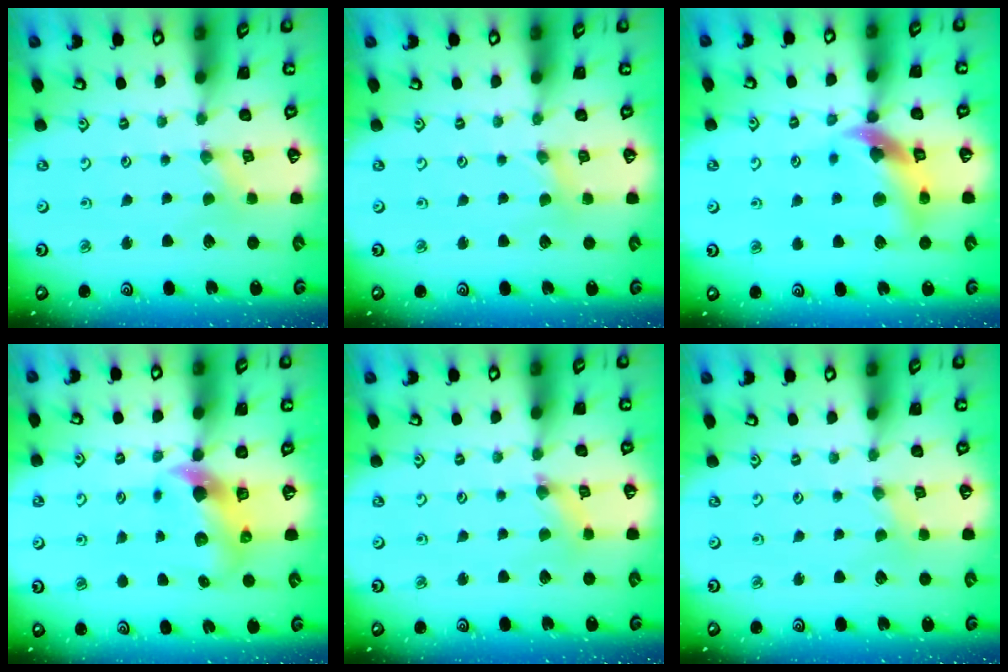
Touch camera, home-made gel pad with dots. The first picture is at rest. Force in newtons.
{"total": 1.7, "press": 1.7, "slide": 0.2}
{"total": 11.7, "press": 11.6, "slide": 1.6}
{"total": 7.1, "press": 7.0, "slide": 1.0}
{"total": 1.5, "press": 1.5, "slide": 0.3}
{"total": 0.0}